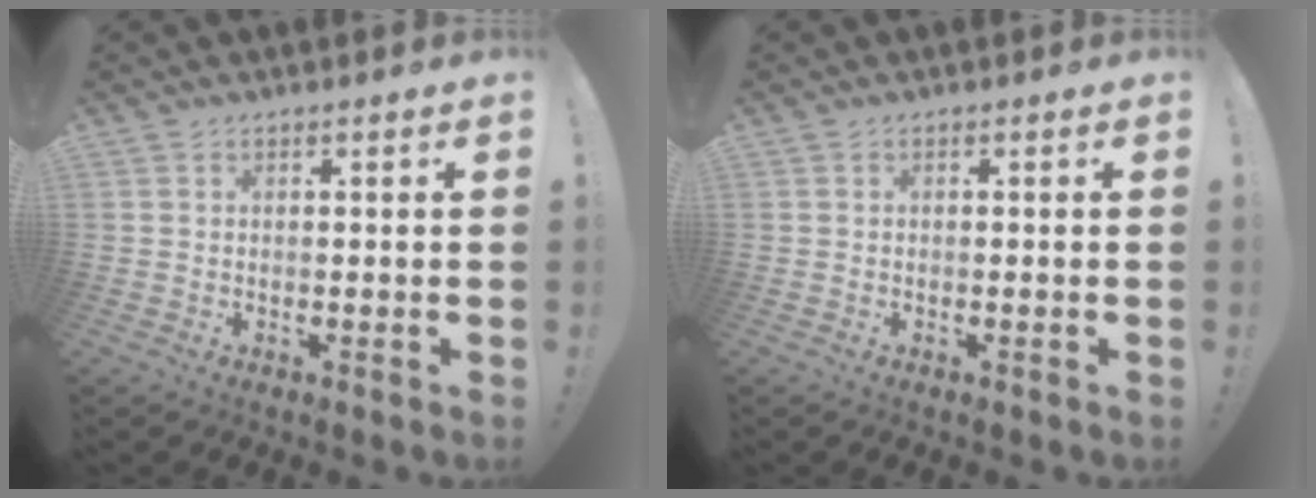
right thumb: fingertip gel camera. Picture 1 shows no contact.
{"total": 0.5, "force": [-0.5, 0.0, 0.3], "torque": [-0.008, 0.000, -0.007]}